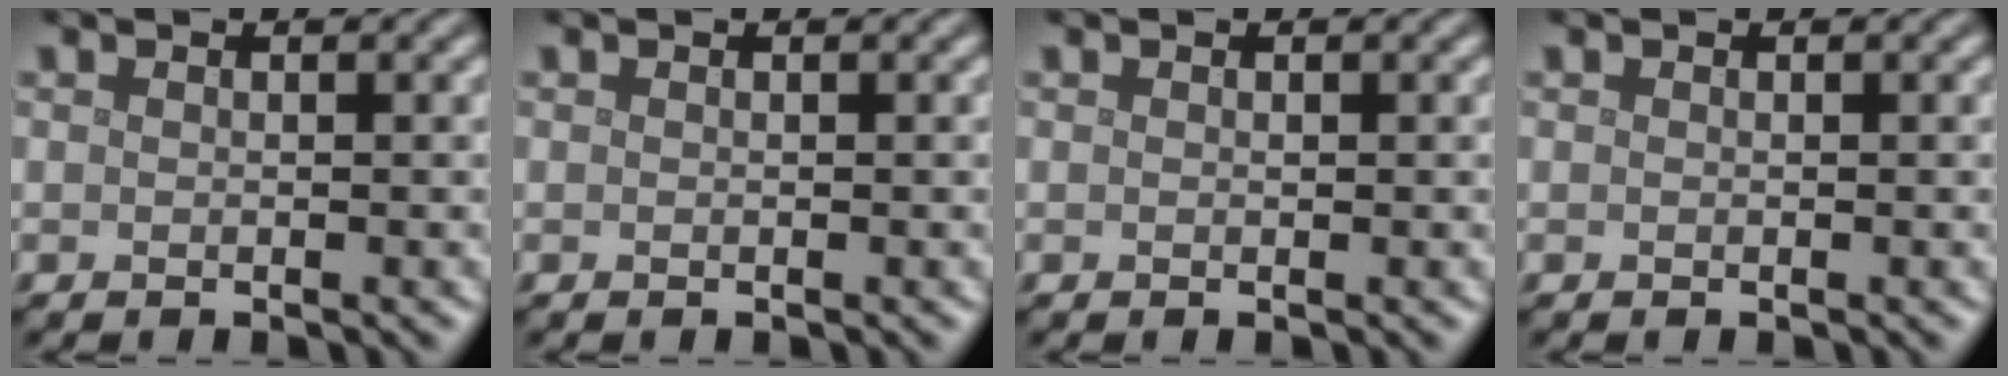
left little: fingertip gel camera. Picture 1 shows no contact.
{"total": 0.0}
{"total": 0.0}
{"total": 0.0}